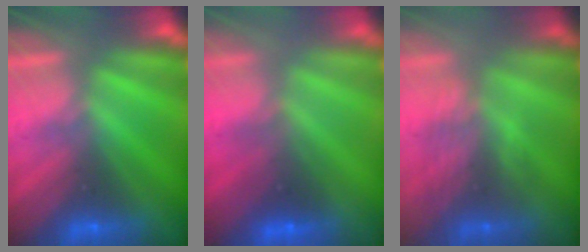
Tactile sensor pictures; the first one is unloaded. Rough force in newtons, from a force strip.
{"total": 1.7}
{"total": 3.1}